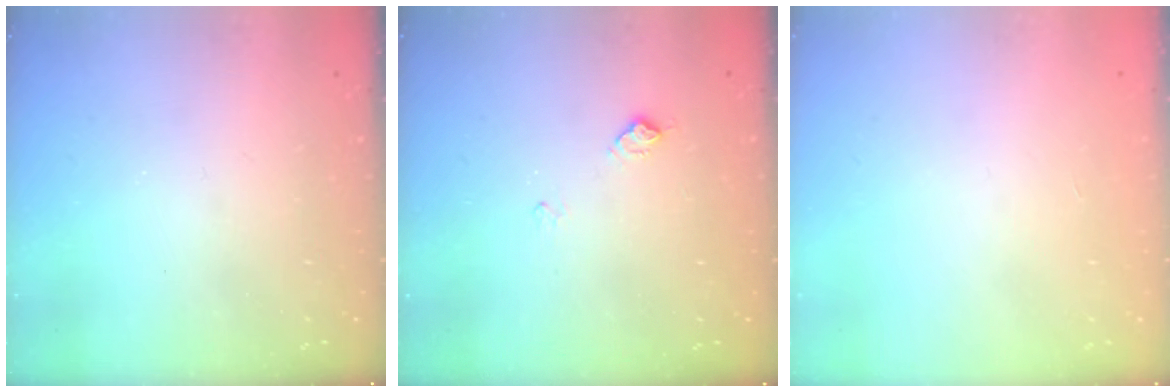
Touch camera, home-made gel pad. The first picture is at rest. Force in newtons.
{"total": 6.7, "press": 6.7, "slide": 0.8}
{"total": 0.0}